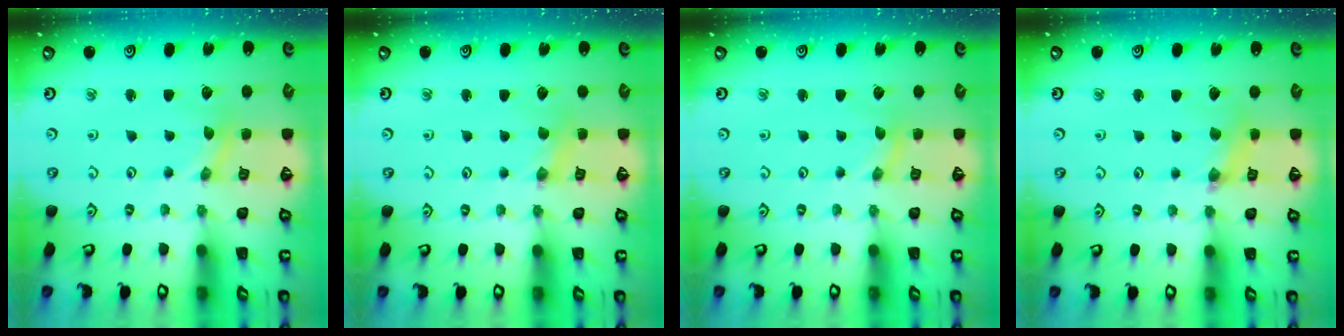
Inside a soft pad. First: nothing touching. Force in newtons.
{"total": 1.4, "press": 1.3, "slide": 0.3}
{"total": 0.0}
{"total": 2.5, "press": 2.4, "slide": 0.3}